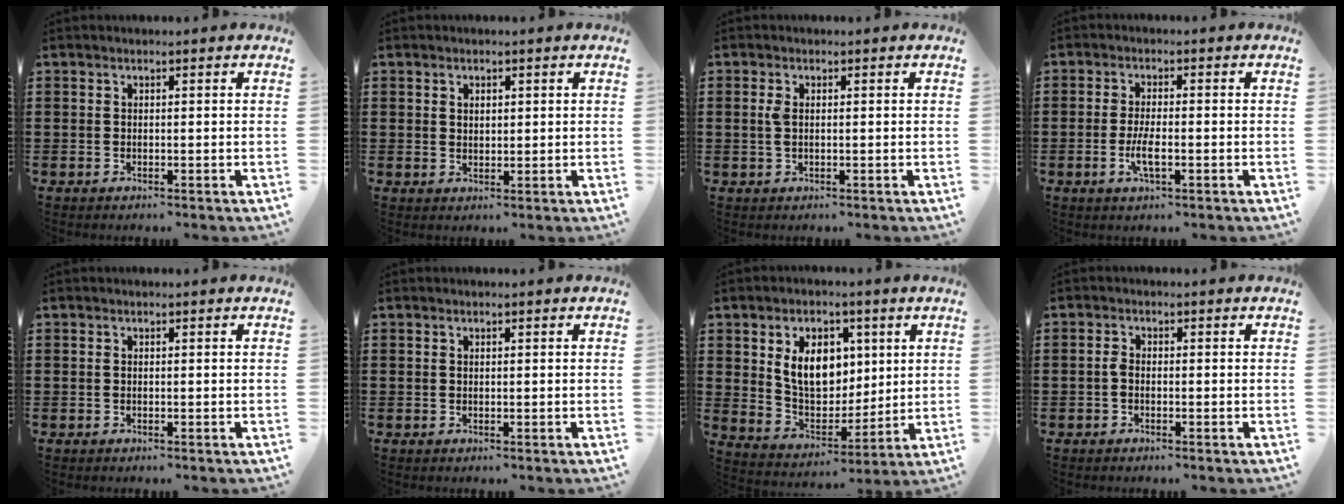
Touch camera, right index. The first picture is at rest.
{"total": 1.3, "force": [0.8, 0.8, 0.6], "torque": [-0.012, 0.004, 0.016]}
{"total": 1.9, "force": [0.3, 0.8, 1.6], "torque": [-0.042, 0.002, 0.001]}
{"total": 3.8, "force": [-1.2, 0.9, 3.5], "torque": [-0.072, -0.006, -0.027]}
{"total": 0.0}
{"total": 0.0}
{"total": 9.5, "force": [2.7, 6.6, 6.2], "torque": [-0.128, 0.009, 0.047]}
{"total": 1.5, "force": [-0.4, 0.7, 1.2], "torque": [-0.032, -0.001, -0.011]}